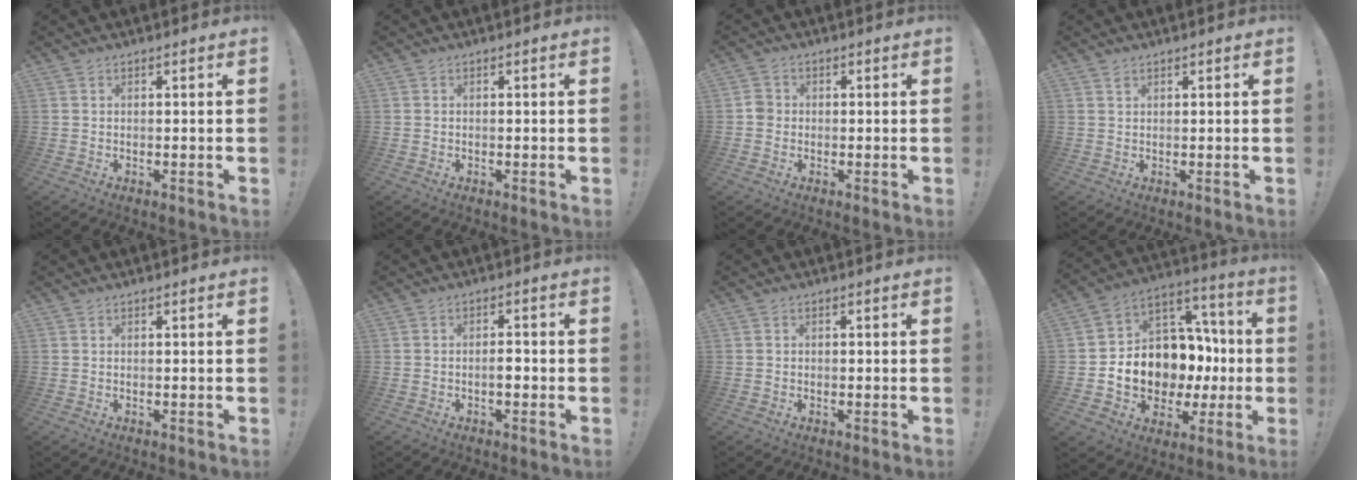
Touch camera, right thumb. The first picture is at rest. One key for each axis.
{"total": 0.0}
{"total": 3.1, "fx": -0.8, "fy": 2.7, "fz": 1.2, "tx": -0.016, "ty": 0.009, "tz": -0.014}
{"total": 0.9, "fx": 0.6, "fy": 0.5, "fz": 0.4, "tx": -0.003, "ty": -0.001, "tz": 0.010}
{"total": 0.0}
{"total": 3.2, "fx": -1.3, "fy": 1.4, "fz": 2.6, "tx": -0.039, "ty": 0.007, "tz": -0.024}
{"total": 0.9, "fx": -0.5, "fy": 0.7, "fz": 0.3, "tx": -0.008, "ty": 0.004, "tz": -0.009}
{"total": 12.6, "fx": -1.6, "fy": 11.0, "fz": 6.0, "tx": -0.073, "ty": -0.003, "tz": -0.001}